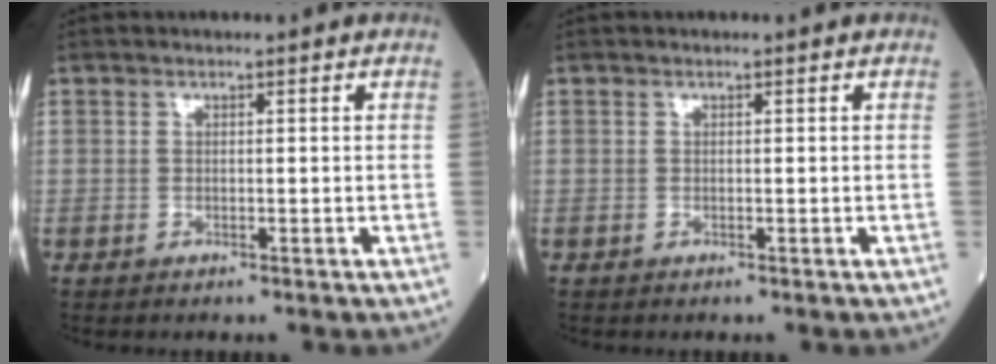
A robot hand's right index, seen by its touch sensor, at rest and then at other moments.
{"total": 0.0}